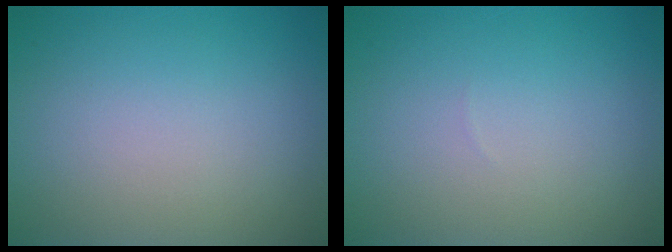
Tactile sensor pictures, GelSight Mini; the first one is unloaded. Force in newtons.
{"total": 0.0}